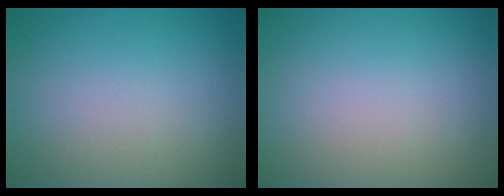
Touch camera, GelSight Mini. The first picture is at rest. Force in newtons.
{"total": 0.0}